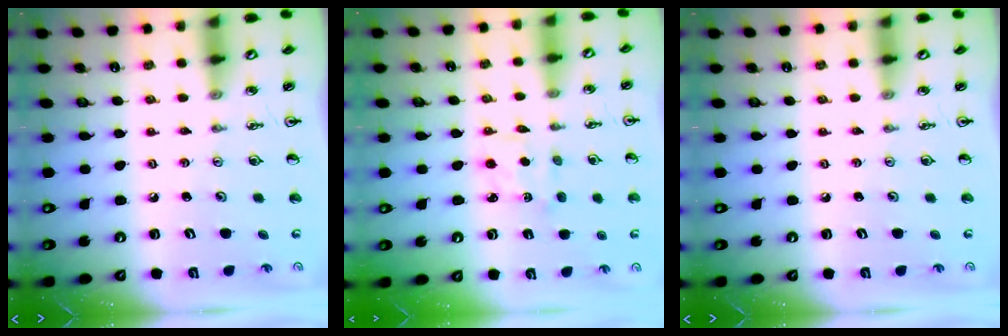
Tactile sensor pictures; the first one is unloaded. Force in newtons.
{"total": 3.0, "press": 2.9, "slide": 0.6}
{"total": 0.0}